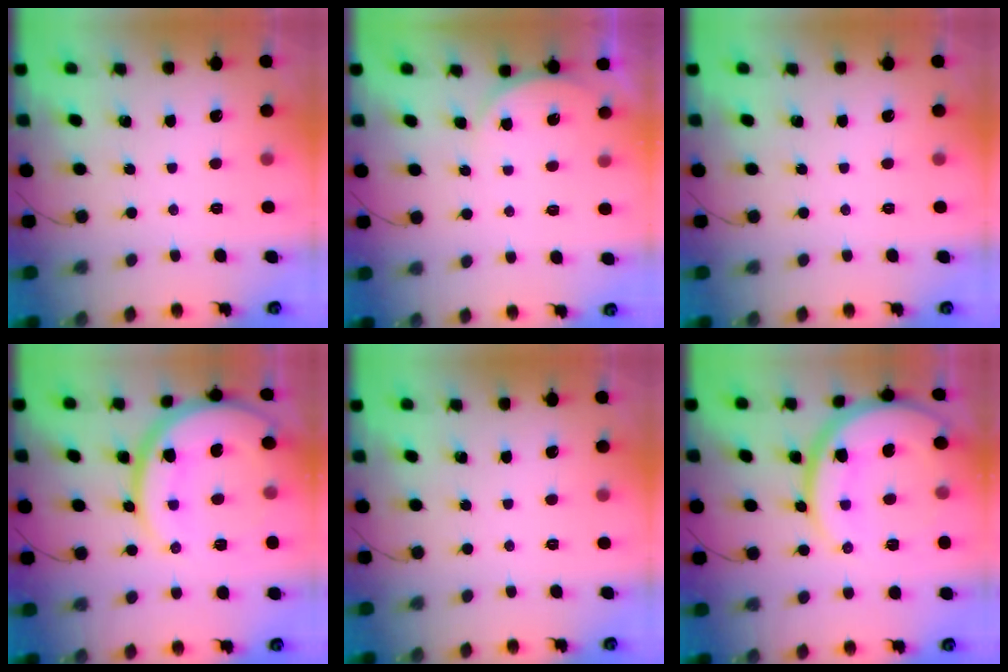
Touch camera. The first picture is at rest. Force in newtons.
{"total": 3.8, "press": 3.2, "slide": 2.2}
{"total": 0.0}
{"total": 19.2, "press": 19.1, "slide": 1.4}
{"total": 0.0}
{"total": 19.2, "press": 19.1, "slide": 1.4}